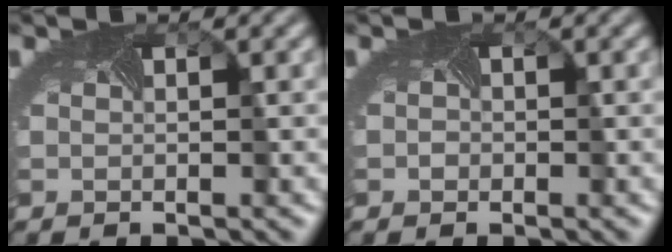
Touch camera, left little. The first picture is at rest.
{"total": 0.6, "force": [-0.1, 0.6, 0.2], "torque": [0.000, -0.001, -0.005]}